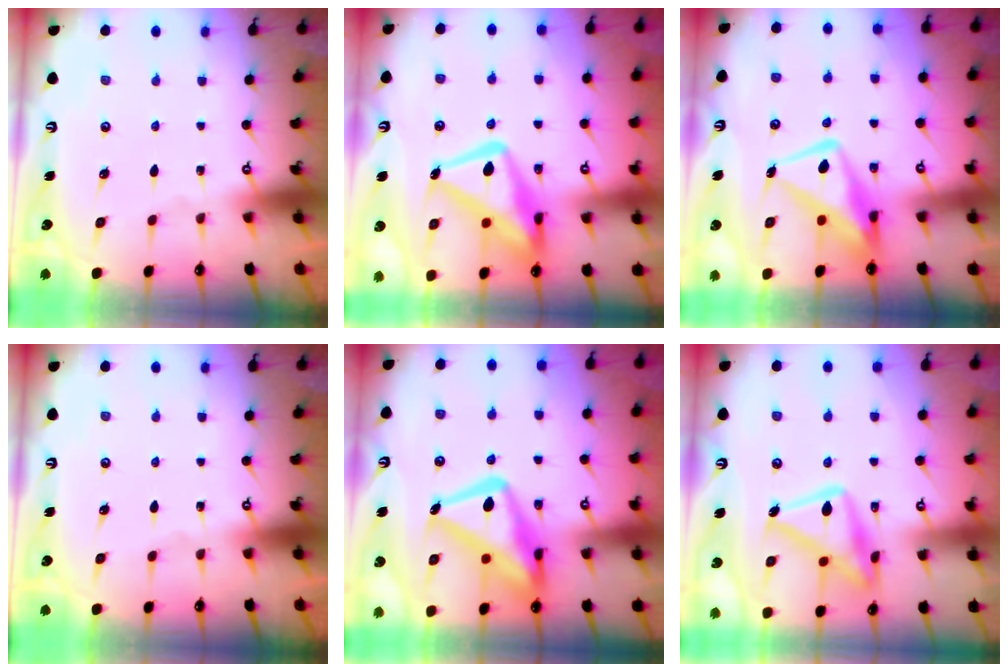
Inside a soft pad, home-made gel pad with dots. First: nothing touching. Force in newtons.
{"total": 16.1, "press": 16.1, "slide": 1.6}
{"total": 11.9, "press": 11.9, "slide": 1.1}
{"total": 0.0}
{"total": 19.5, "press": 19.4, "slide": 1.8}
{"total": 17.8, "press": 17.7, "slide": 1.1}